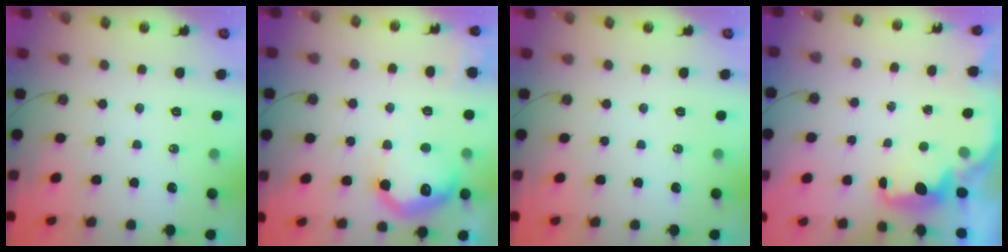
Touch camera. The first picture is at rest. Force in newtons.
{"total": 16.6, "press": 16.5, "slide": 1.3}
{"total": 0.0}
{"total": 2.4, "press": 2.3, "slide": 0.8}